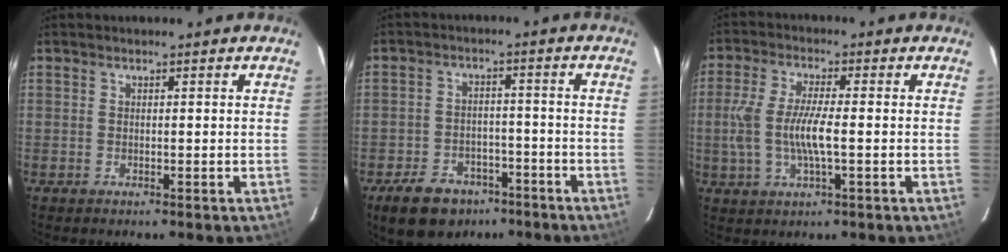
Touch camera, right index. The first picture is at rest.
{"total": 11.7, "force": [-7.7, 7.5, 4.7], "torque": [-0.122, 0.014, -0.106]}
{"total": 8.8, "force": [-1.0, 2.0, 8.5], "torque": [-0.171, -0.001, -0.020]}